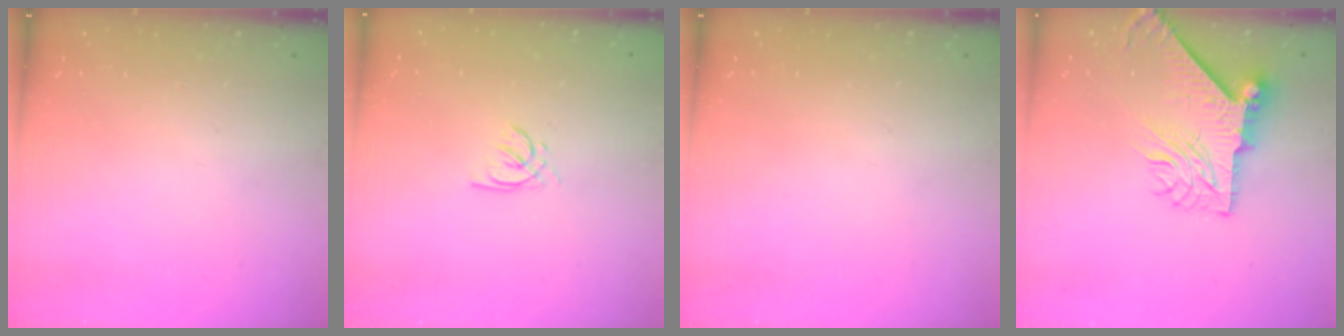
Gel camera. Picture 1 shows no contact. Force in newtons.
{"total": 1.4, "press": 1.4, "slide": 0.2}
{"total": 0.0}
{"total": 10.2, "press": 10.1, "slide": 1.0}